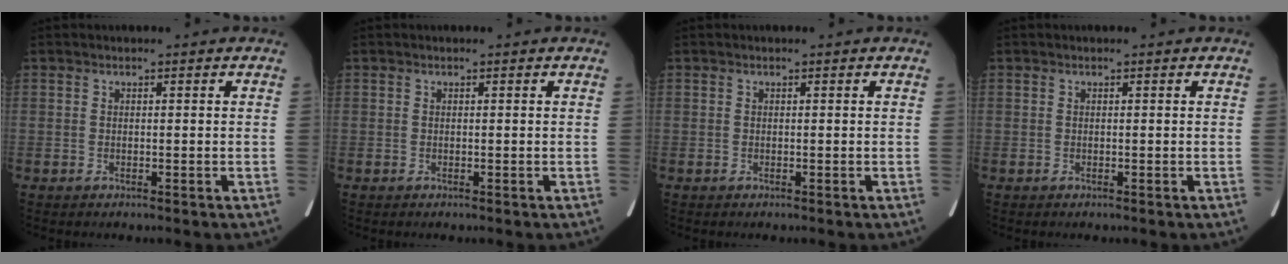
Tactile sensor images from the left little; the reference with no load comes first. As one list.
[{"total": 0.0}, {"total": 0.0}, {"total": 0.0}]